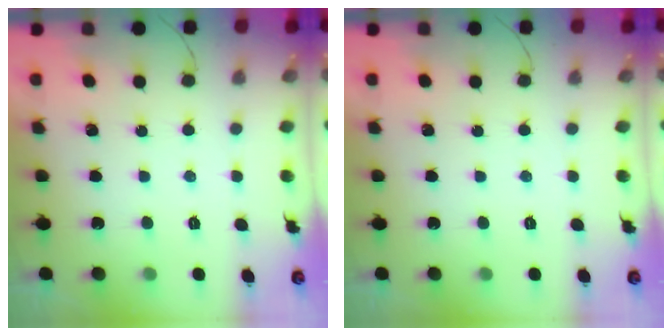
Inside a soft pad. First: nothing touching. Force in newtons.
{"total": 0.0}